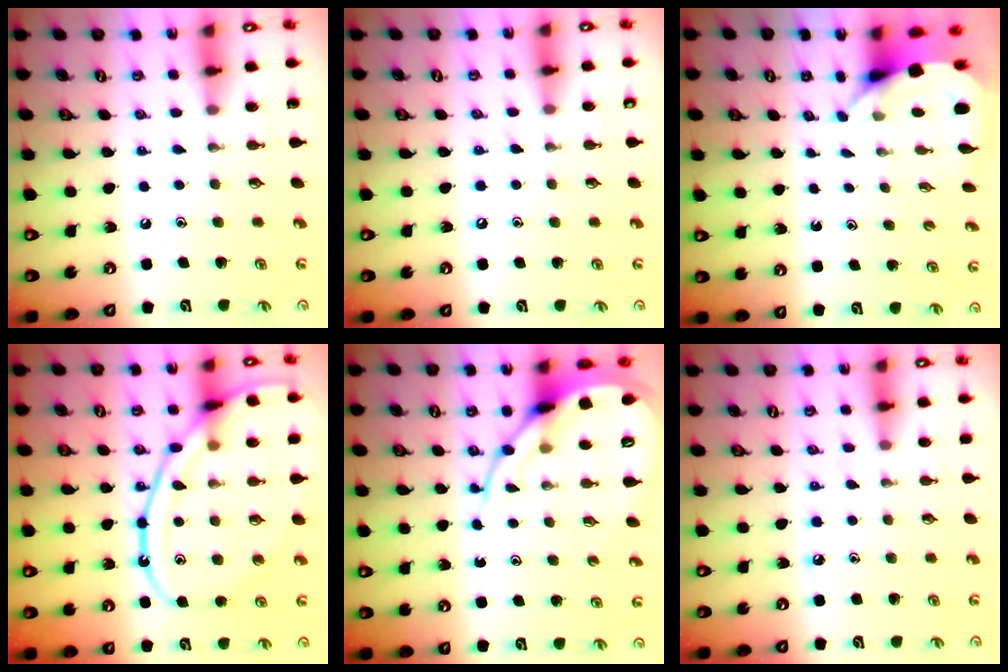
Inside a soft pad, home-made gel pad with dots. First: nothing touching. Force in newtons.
{"total": 5.0, "press": 5.0, "slide": 0.6}
{"total": 3.5, "press": 3.5, "slide": 0.2}
{"total": 16.3, "press": 16.3, "slide": 1.3}
{"total": 11.2, "press": 11.2, "slide": 1.1}
{"total": 5.0, "press": 5.0, "slide": 0.7}